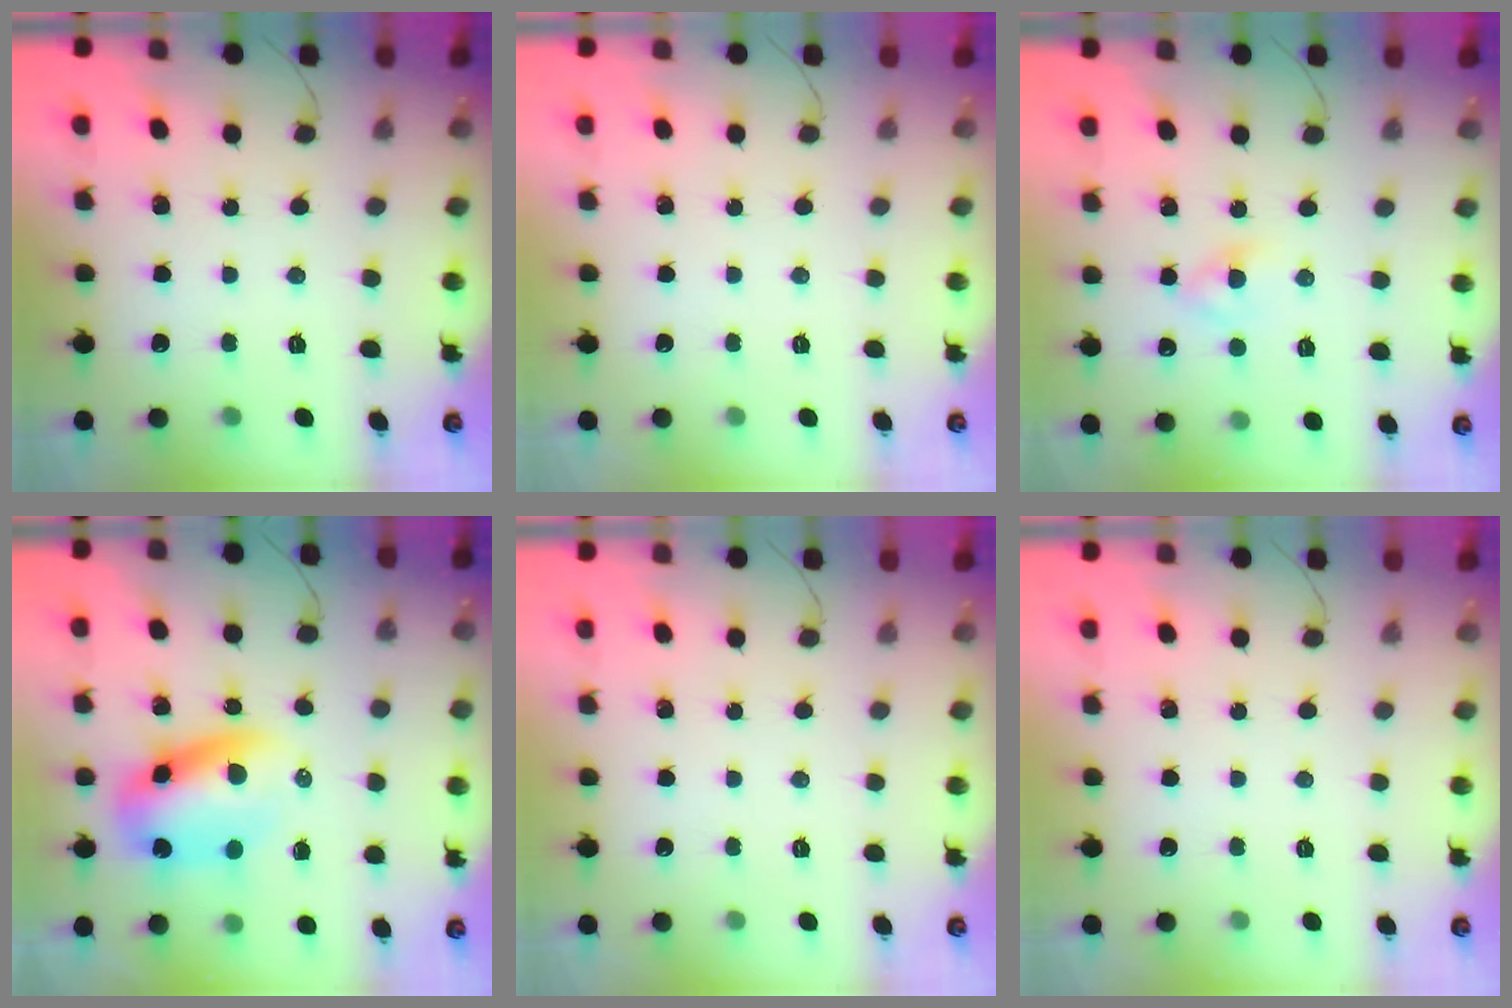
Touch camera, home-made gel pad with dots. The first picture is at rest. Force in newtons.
{"total": 0.0}
{"total": 2.6, "press": 2.4, "slide": 1.1}
{"total": 9.9, "press": 9.6, "slide": 2.3}
{"total": 0.0}
{"total": 0.0}